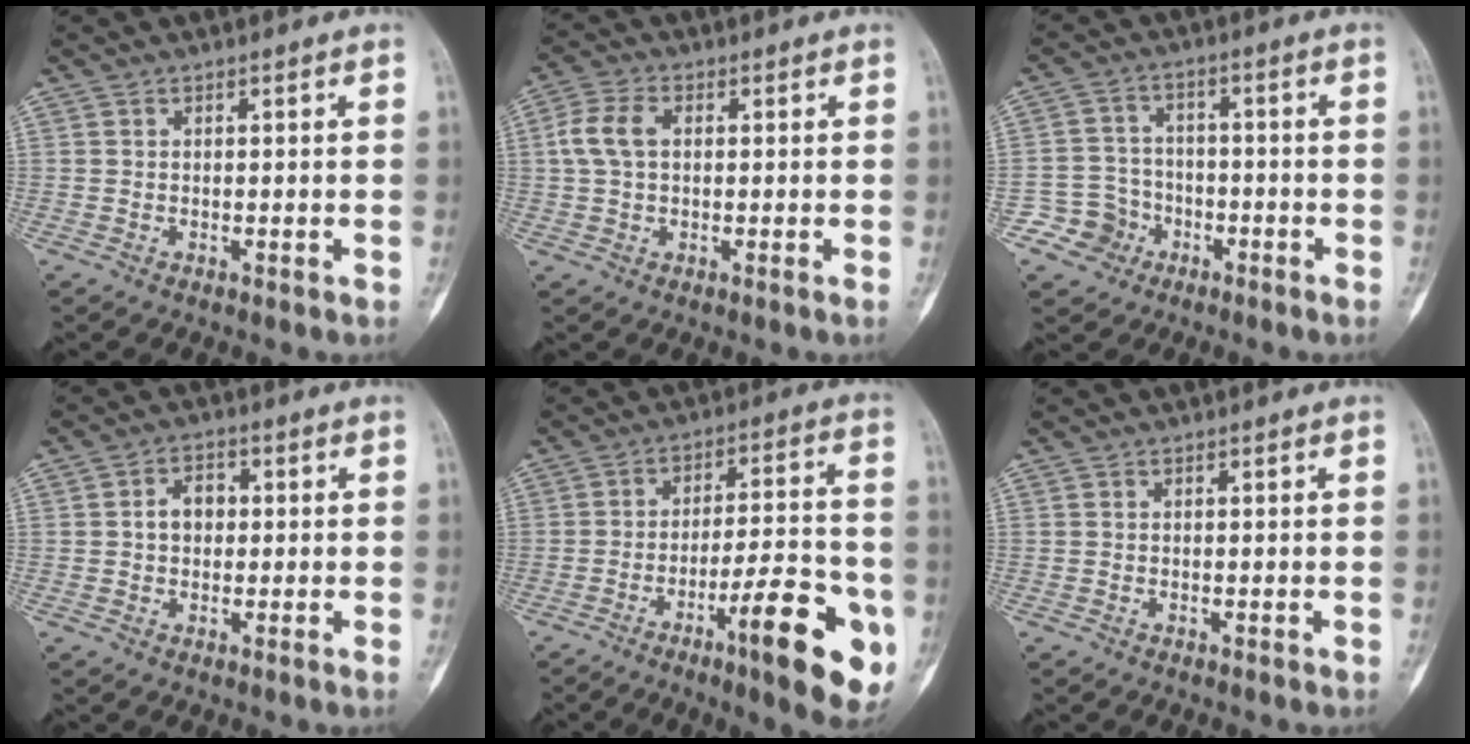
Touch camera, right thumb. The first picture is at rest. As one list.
[{"total": 5.9, "force": [0.8, 3.6, 4.6], "torque": [-0.107, 0.015, 0.010]}, {"total": 6.8, "force": [-3.5, 5.8, 0.4], "torque": [0.028, 0.031, -0.064]}, {"total": 4.2, "force": [0.3, 3.1, 2.8], "torque": [-0.036, 0.015, 0.000]}, {"total": 18.0, "force": [-7.4, 4.3, 15.8], "torque": [-0.197, 0.030, -0.102]}, {"total": 0.0}]